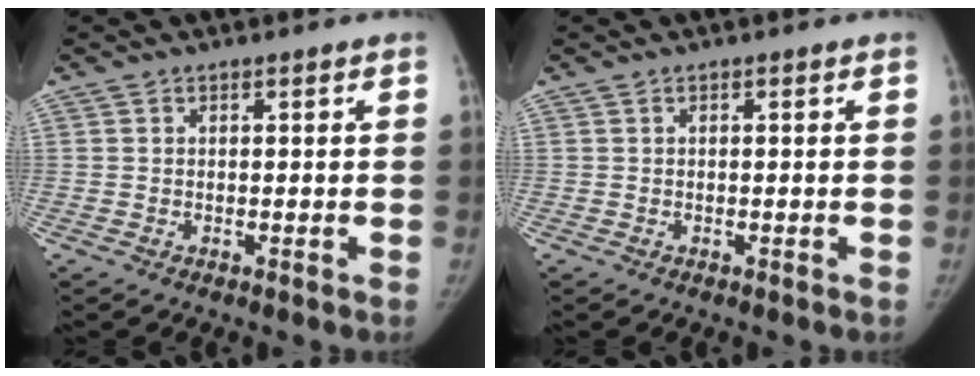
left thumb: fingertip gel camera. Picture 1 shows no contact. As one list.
[{"total": 0.0}]